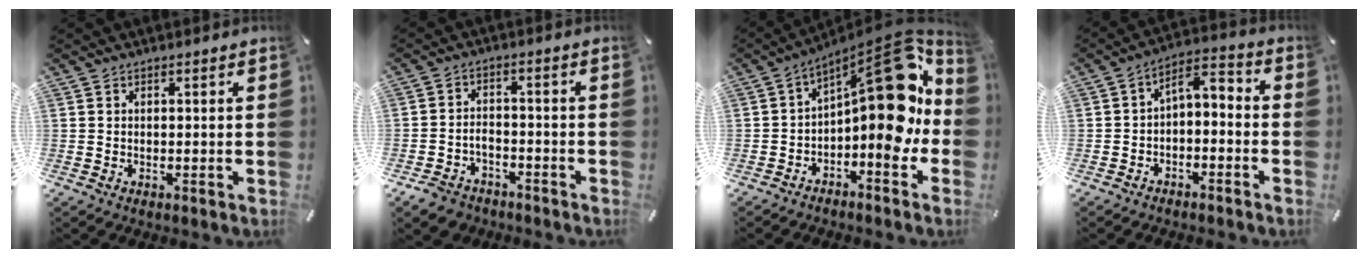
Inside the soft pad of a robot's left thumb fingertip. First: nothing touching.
{"total": 4.9, "force": [-3.5, 3.2, 1.3], "torque": [-0.031, 0.016, -0.069]}
{"total": 19.4, "force": [2.8, 8.8, 17.1], "torque": [-0.201, -0.038, 0.047]}
{"total": 4.6, "force": [-3.4, 2.4, 2.1], "torque": [-0.031, 0.015, -0.068]}